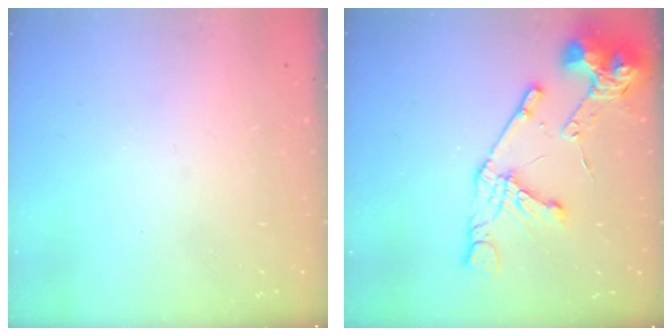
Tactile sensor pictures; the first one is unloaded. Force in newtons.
{"total": 16.2, "press": 16.1, "slide": 1.7}